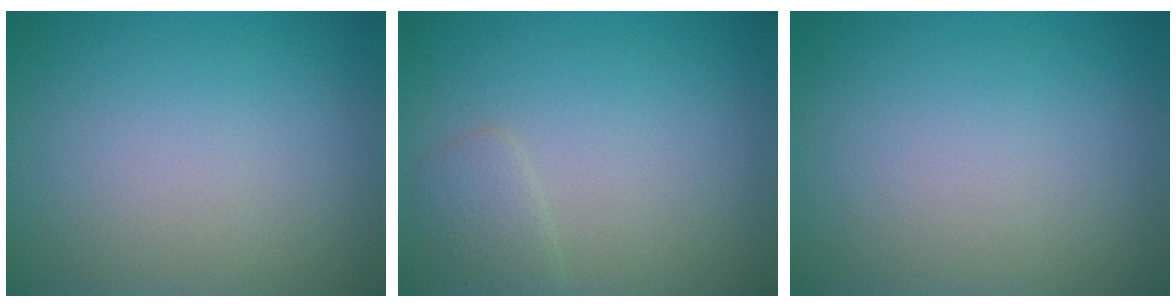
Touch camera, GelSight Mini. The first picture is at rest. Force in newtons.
{"total": 1.4, "press": 1.4, "slide": 0.1}
{"total": 0.0}